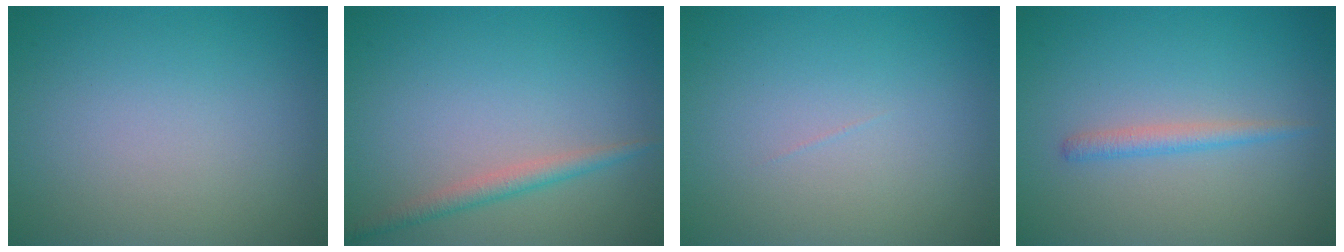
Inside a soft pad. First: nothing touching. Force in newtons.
{"total": 1.8, "press": 1.8, "slide": 0.1}
{"total": 0.0}
{"total": 1.5, "press": 1.5, "slide": 0.1}